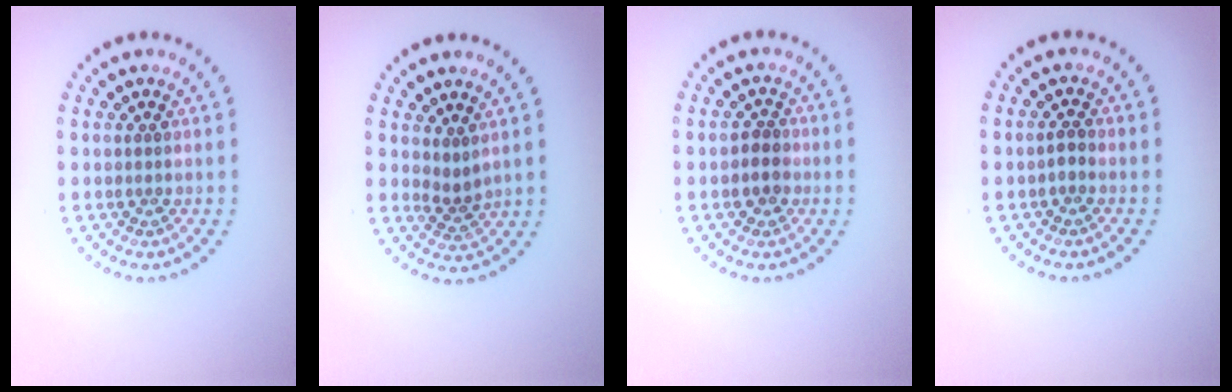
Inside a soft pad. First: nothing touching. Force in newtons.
{"total": 1.7, "press": 1.1, "slide": 1.3}
{"total": 2.0, "press": 1.9, "slide": 0.8}
{"total": 0.7, "press": 0.7, "slide": 0.3}